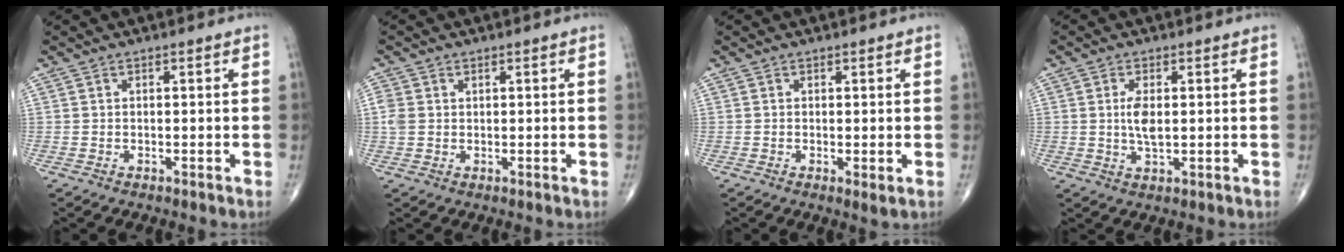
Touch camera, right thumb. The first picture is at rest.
{"total": 2.6, "force": [0.4, 2.1, 1.4], "torque": [-0.034, 0.002, 0.008]}
{"total": 1.4, "force": [-0.1, 0.2, 1.4], "torque": [-0.024, -0.007, 0.000]}
{"total": 4.2, "force": [0.4, 1.8, 3.8], "torque": [-0.077, -0.009, 0.008]}